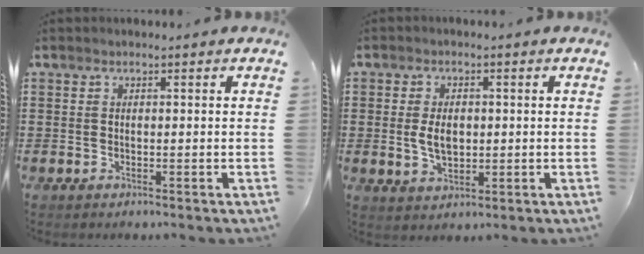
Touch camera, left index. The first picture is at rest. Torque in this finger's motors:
{"motor_torque": [0.83, 0.76, 0.49, 0.11]}